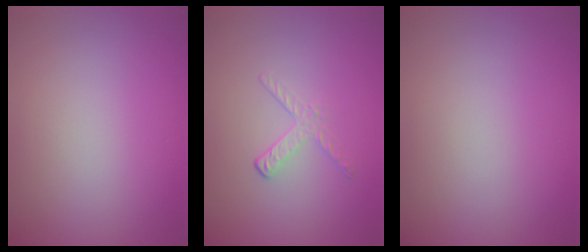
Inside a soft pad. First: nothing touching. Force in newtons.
{"total": 1.2, "press": 0.4, "slide": 1.2}
{"total": 0.0}